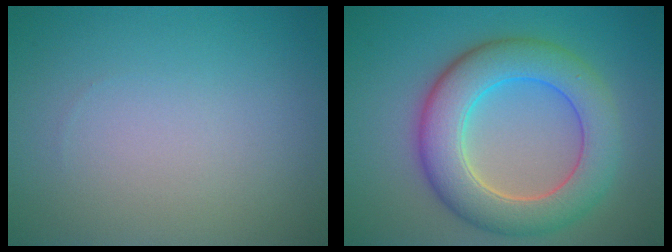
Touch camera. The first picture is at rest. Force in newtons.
{"total": 7.9, "press": 7.9, "slide": 0.5}